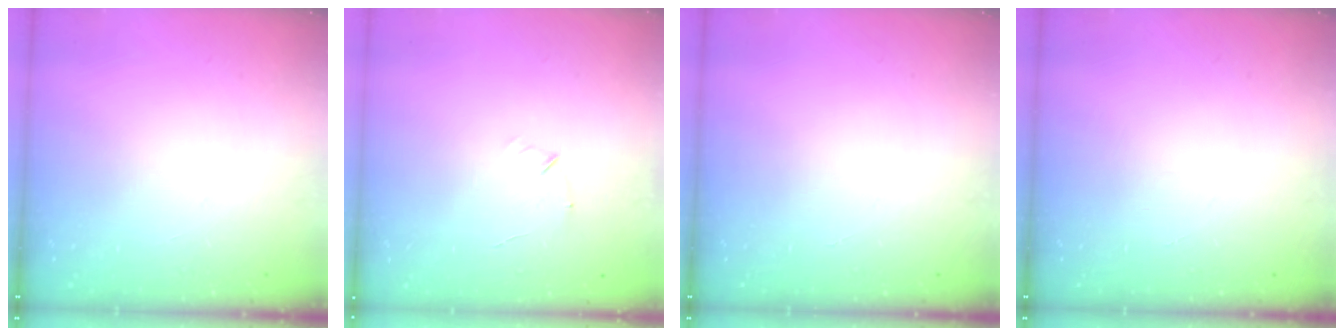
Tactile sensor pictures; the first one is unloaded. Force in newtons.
{"total": 4.3, "press": 4.1, "slide": 1.1}
{"total": 0.0}
{"total": 0.0}